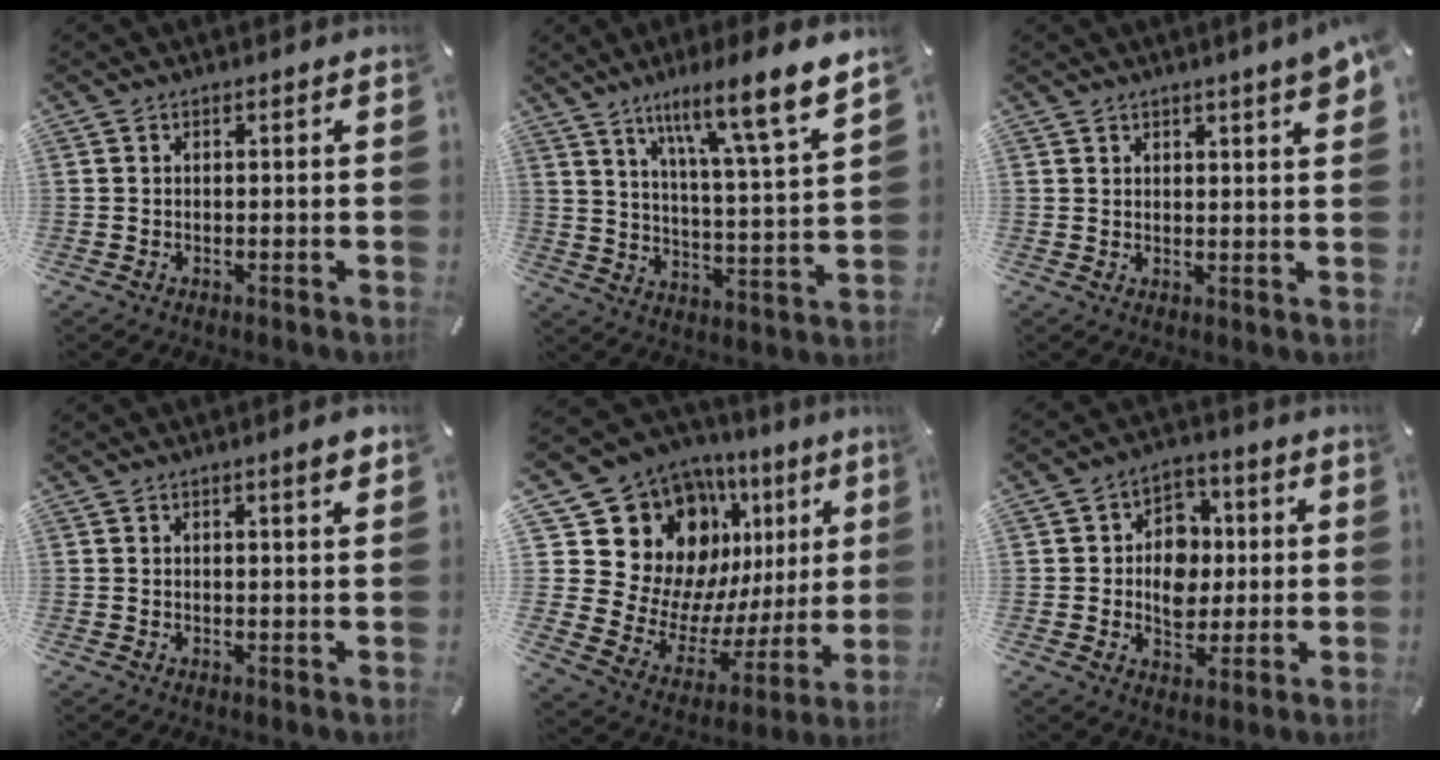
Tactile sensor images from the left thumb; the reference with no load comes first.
{"total": 13.5, "force": [9.7, 1.6, 9.3], "torque": [-0.141, -0.073, 0.147]}
{"total": 3.4, "force": [2.6, 0.5, 2.1], "torque": [-0.030, -0.012, 0.043]}
{"total": 2.8, "force": [1.7, 0.5, 2.2], "torque": [-0.030, -0.004, 0.025]}
{"total": 20.3, "force": [11.2, 14.6, 8.4], "torque": [-0.116, -0.102, 0.232]}
{"total": 9.1, "force": [-0.2, 7.9, 4.5], "torque": [-0.057, 0.011, -0.002]}